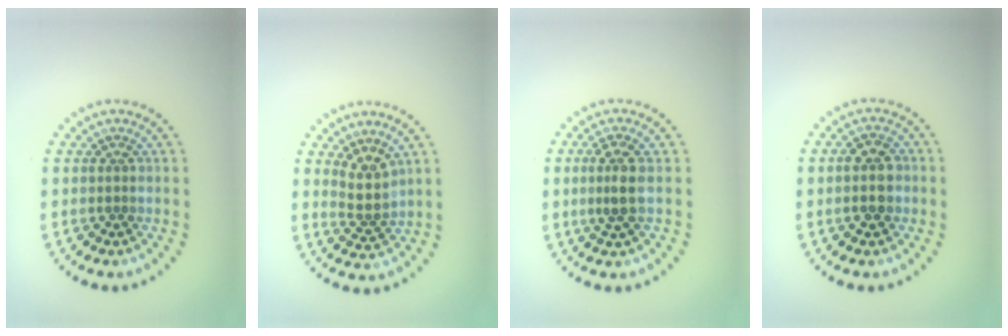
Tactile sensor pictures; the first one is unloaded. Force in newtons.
{"total": 2.6, "press": 2.0, "slide": 1.7}
{"total": 2.4, "press": 2.2, "slide": 1.0}
{"total": 2.6, "press": 2.6, "slide": 0.1}